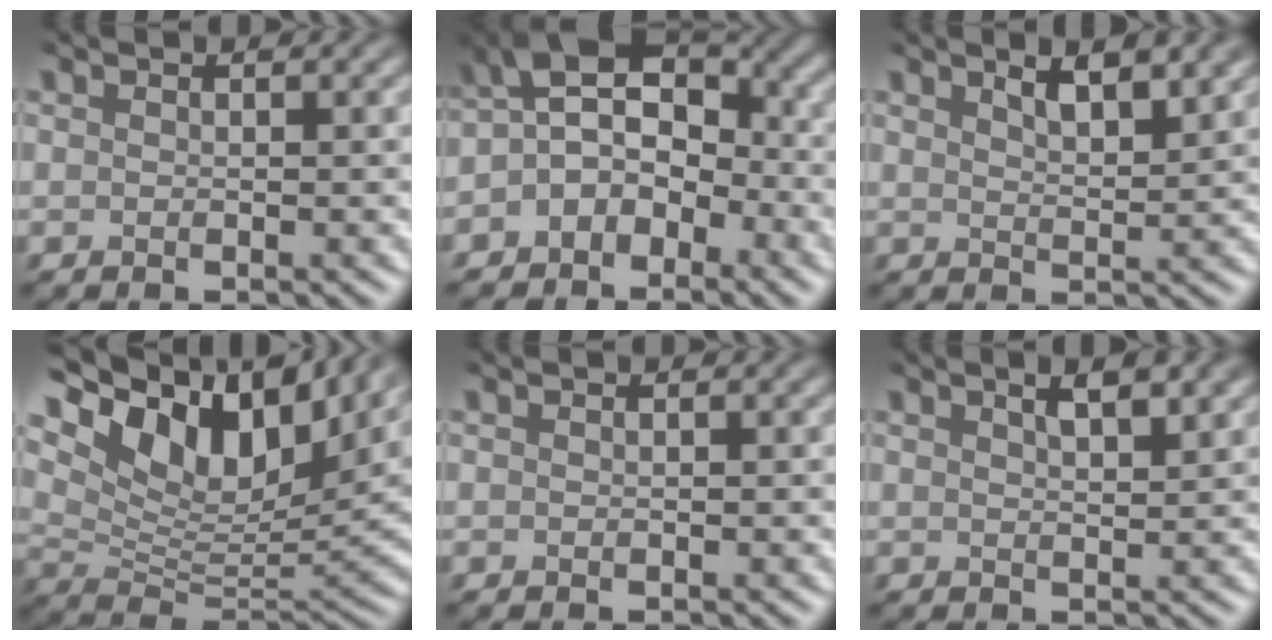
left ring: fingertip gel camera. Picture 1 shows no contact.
{"total": 5.6, "force": [-1.2, 4.0, 3.8], "torque": [-0.054, 0.017, -0.037]}
{"total": 3.9, "force": [2.4, 1.3, 2.7], "torque": [-0.037, 0.013, 0.030]}
{"total": 14.7, "force": [7.3, 7.4, 10.3], "torque": [-0.206, 0.035, 0.134]}
{"total": 0.0}
{"total": 3.4, "force": [1.8, 1.1, 2.6], "torque": [-0.032, 0.013, 0.018]}